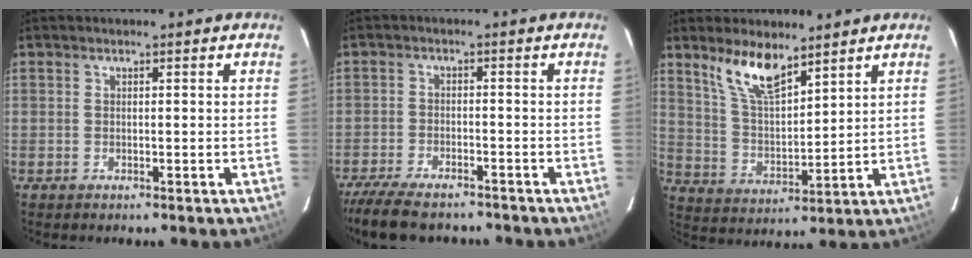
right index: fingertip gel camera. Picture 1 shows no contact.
{"total": 12.1, "force": [-10.2, 3.5, 5.5], "torque": [-0.133, -0.029, -0.169]}
{"total": 9.7, "force": [7.2, 2.8, 5.9], "torque": [-0.112, 0.003, 0.148]}